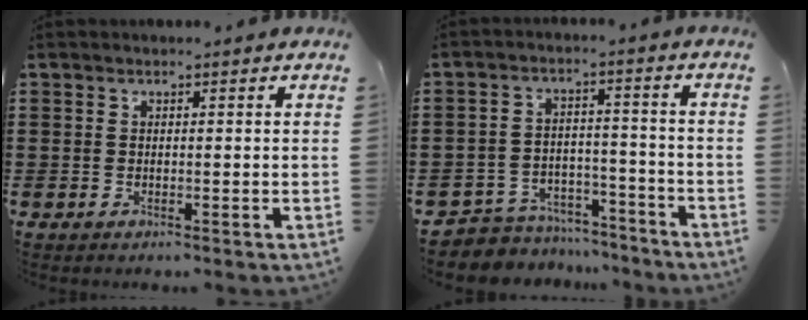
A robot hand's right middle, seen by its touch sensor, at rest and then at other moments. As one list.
[{"total": 5.3, "force": [-5.2, 1.0, -0.1], "torque": [-0.004, 0.013, -0.107]}]